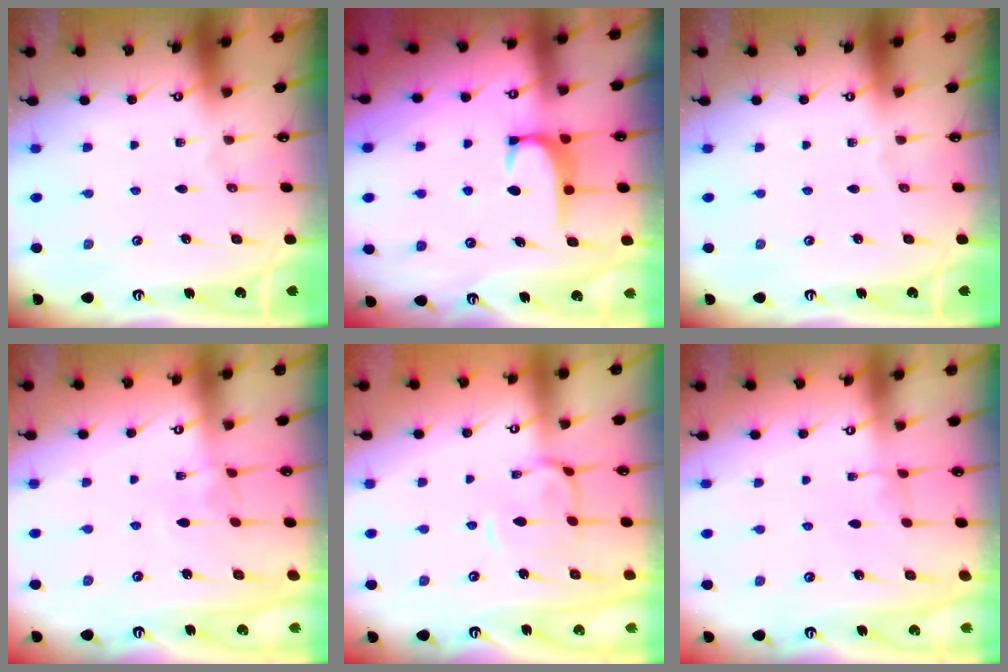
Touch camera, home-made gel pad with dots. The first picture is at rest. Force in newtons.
{"total": 2.2, "press": 2.1, "slide": 0.5}
{"total": 0.0}
{"total": 3.2, "press": 3.2, "slide": 0.2}
{"total": 1.6, "press": 1.4, "slide": 0.9}
{"total": 2.6, "press": 2.6, "slide": 0.2}